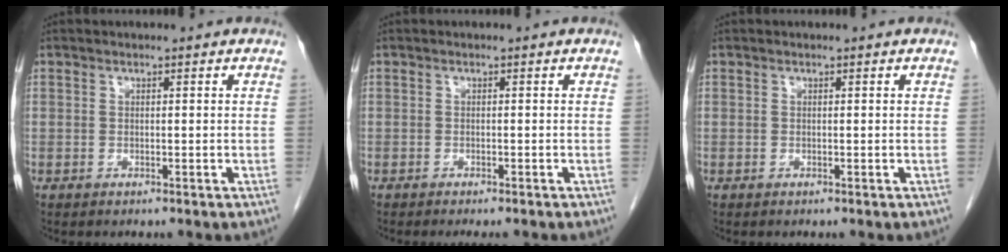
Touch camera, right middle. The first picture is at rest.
{"total": 2.9, "force": [-2.5, 0.5, 1.4], "torque": [-0.013, -0.005, -0.030]}
{"total": 0.0}